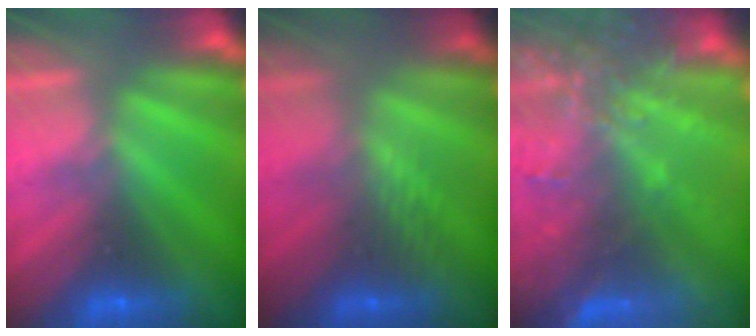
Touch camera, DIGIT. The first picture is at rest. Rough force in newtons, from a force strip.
{"total": 2.4}
{"total": 7.3}